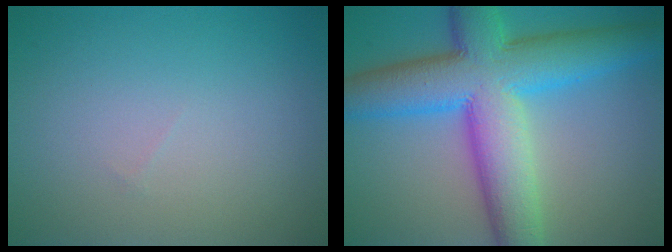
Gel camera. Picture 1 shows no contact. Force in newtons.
{"total": 11.9, "press": 11.9, "slide": 0.2}